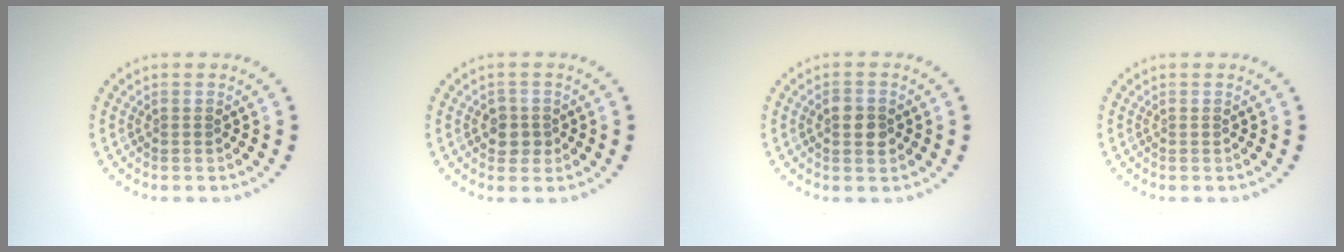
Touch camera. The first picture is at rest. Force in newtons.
{"total": 1.7, "press": 1.6, "slide": 0.5}
{"total": 2.5, "press": 2.5, "slide": 0.1}
{"total": 0.0}